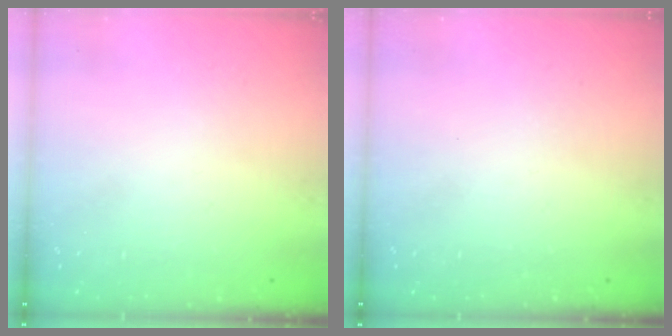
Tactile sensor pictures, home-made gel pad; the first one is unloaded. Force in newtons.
{"total": 0.0}